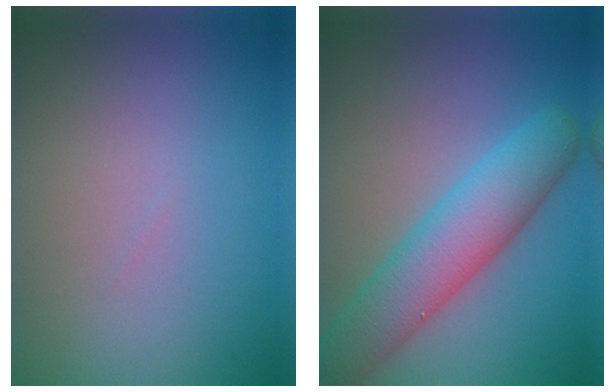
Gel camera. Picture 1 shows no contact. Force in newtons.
{"total": 6.5, "press": 6.5, "slide": 0.5}